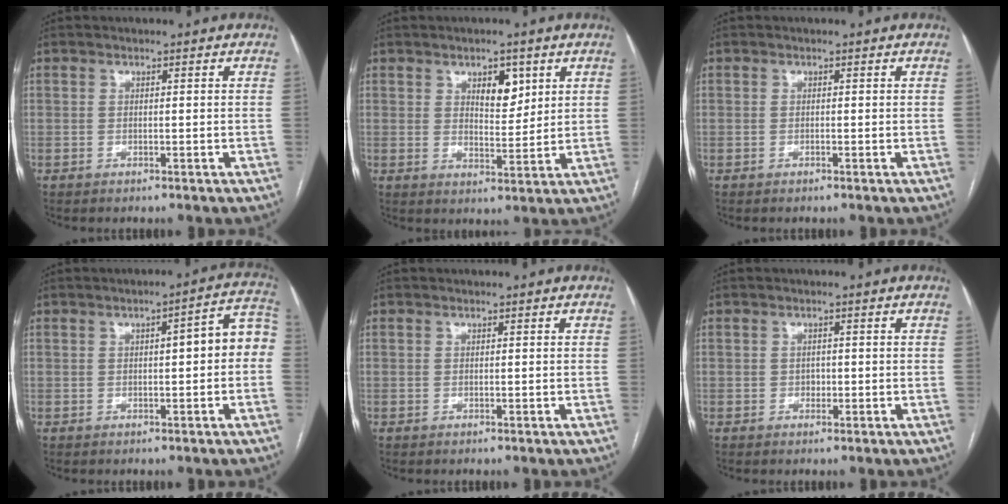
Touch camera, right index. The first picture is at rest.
{"total": 5.2, "force": [2.6, 2.4, 3.9], "torque": [-0.058, -0.002, 0.042]}
{"total": 0.0}
{"total": 6.9, "force": [0.2, 1.6, 6.7], "torque": [-0.078, 0.035, -0.003]}
{"total": 0.0}
{"total": 1.0, "force": [-0.3, 0.9, 0.5], "torque": [-0.005, 0.004, -0.004]}